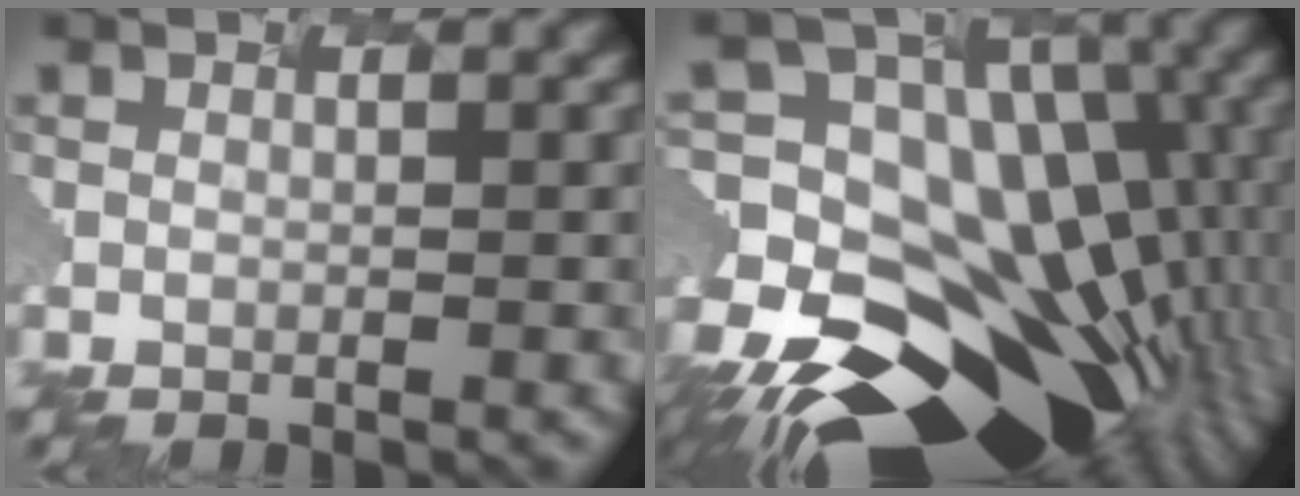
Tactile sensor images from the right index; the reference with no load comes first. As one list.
[{"total": 18.0, "force": [-8.6, 11.3, 11.1], "torque": [-0.203, 0.015, -0.123]}]